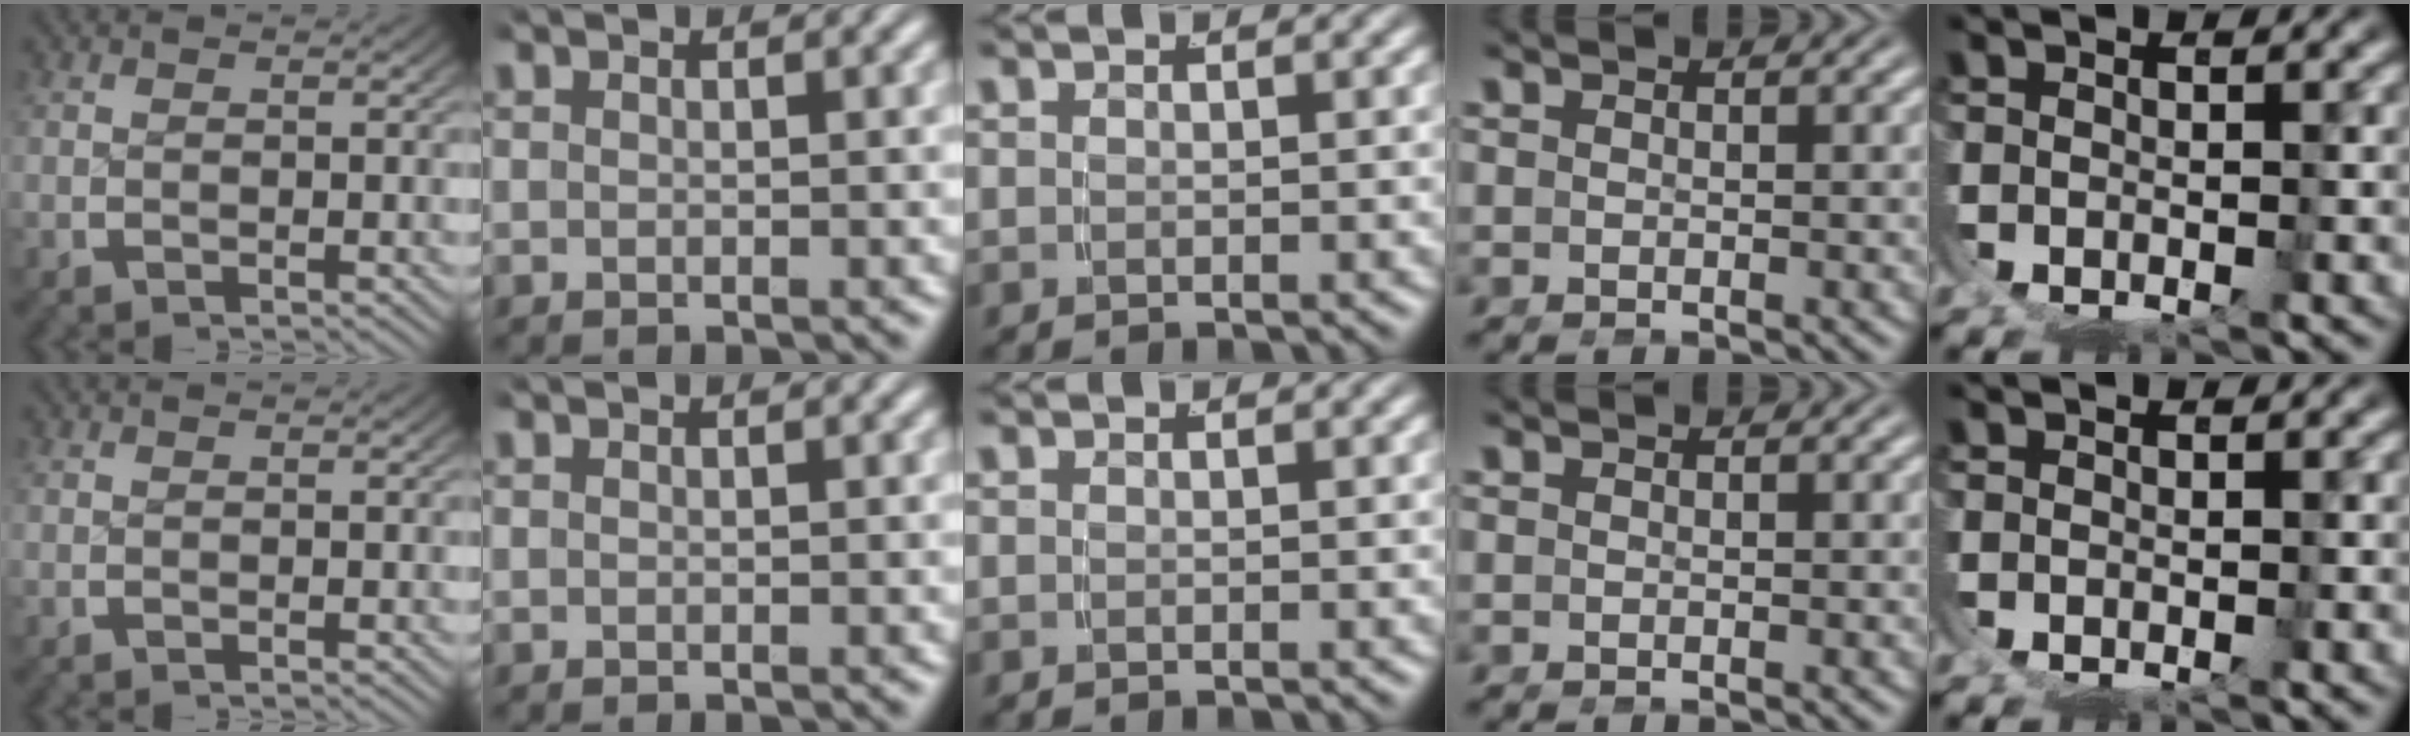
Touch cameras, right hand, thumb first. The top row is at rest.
{}